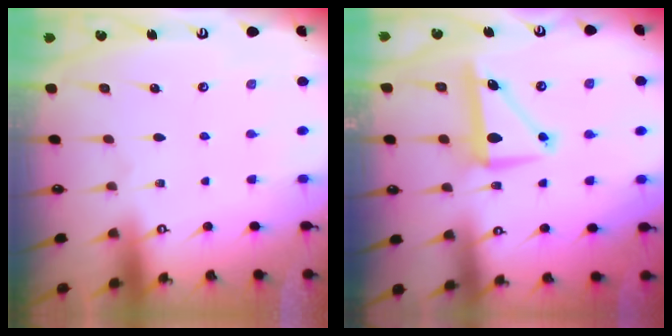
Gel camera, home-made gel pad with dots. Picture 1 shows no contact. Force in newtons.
{"total": 8.8, "press": 8.8, "slide": 1.0}